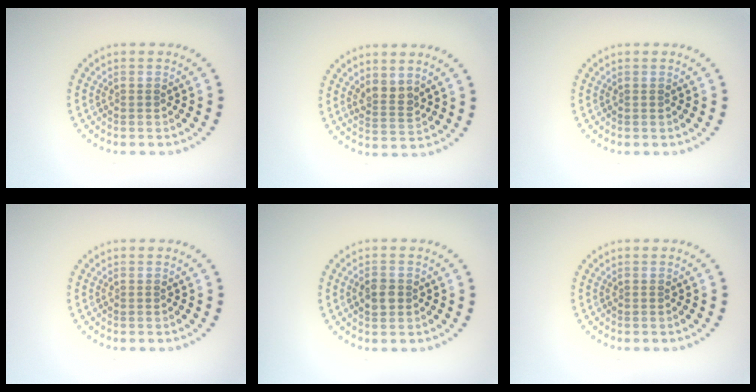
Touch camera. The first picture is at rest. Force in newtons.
{"total": 2.0, "press": 1.6, "slide": 1.2}
{"total": 0.0}
{"total": 0.0}
{"total": 1.8, "press": 1.7, "slide": 0.2}
{"total": 0.0}